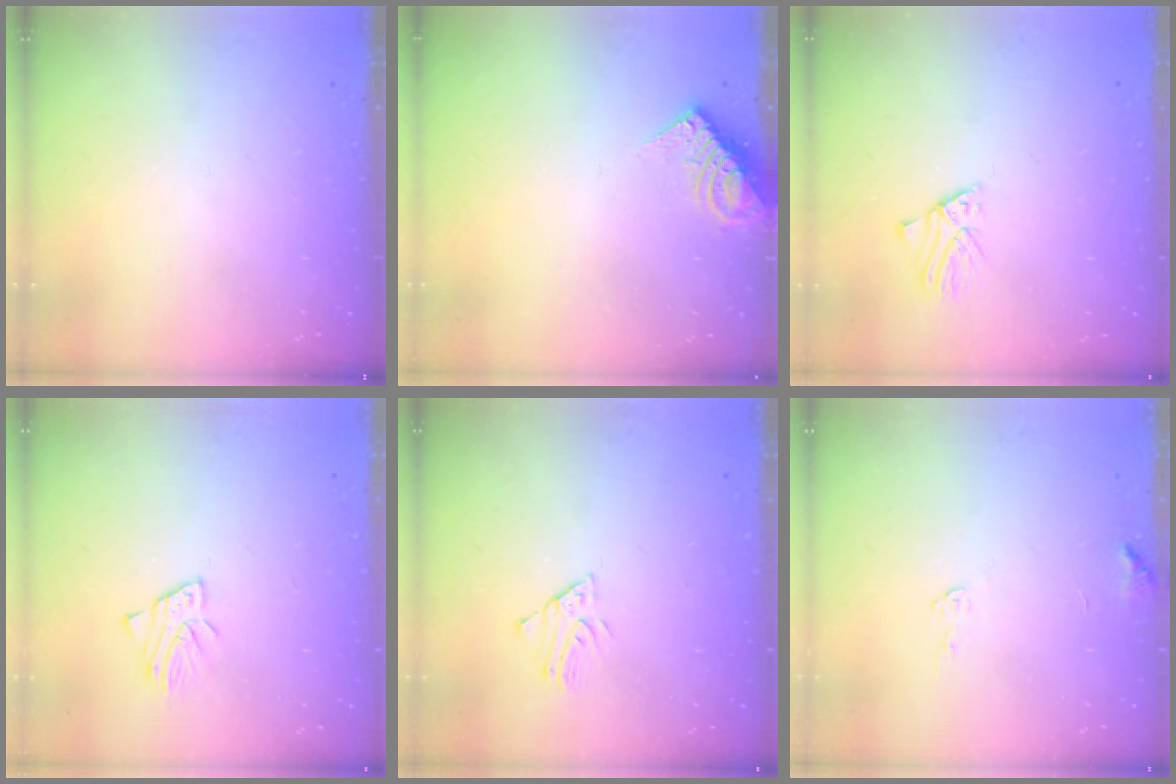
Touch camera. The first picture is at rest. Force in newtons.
{"total": 7.4, "press": 7.4, "slide": 0.7}
{"total": 1.1, "press": 1.1, "slide": 0.1}
{"total": 2.3, "press": 2.3, "slide": 0.2}
{"total": 1.8, "press": 1.8, "slide": 0.2}
{"total": 6.2, "press": 6.2, "slide": 0.5}